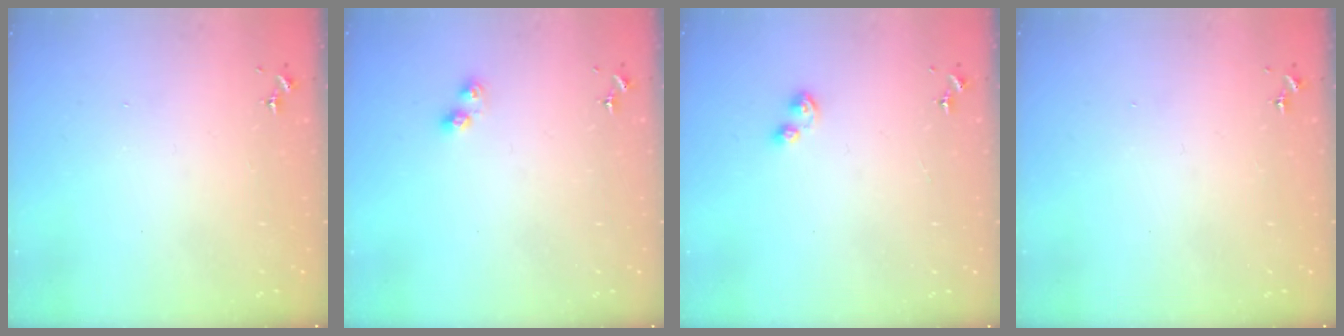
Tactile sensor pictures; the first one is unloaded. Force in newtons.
{"total": 4.8, "press": 4.8, "slide": 0.3}
{"total": 4.4, "press": 4.3, "slide": 0.5}
{"total": 0.0}